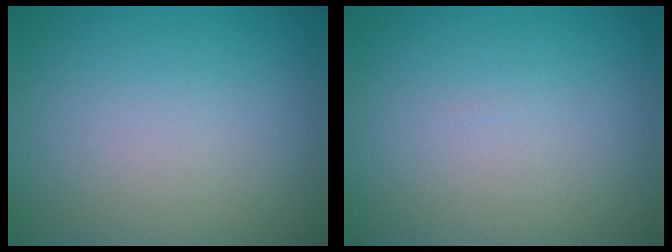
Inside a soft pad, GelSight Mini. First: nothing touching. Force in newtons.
{"total": 0.0}